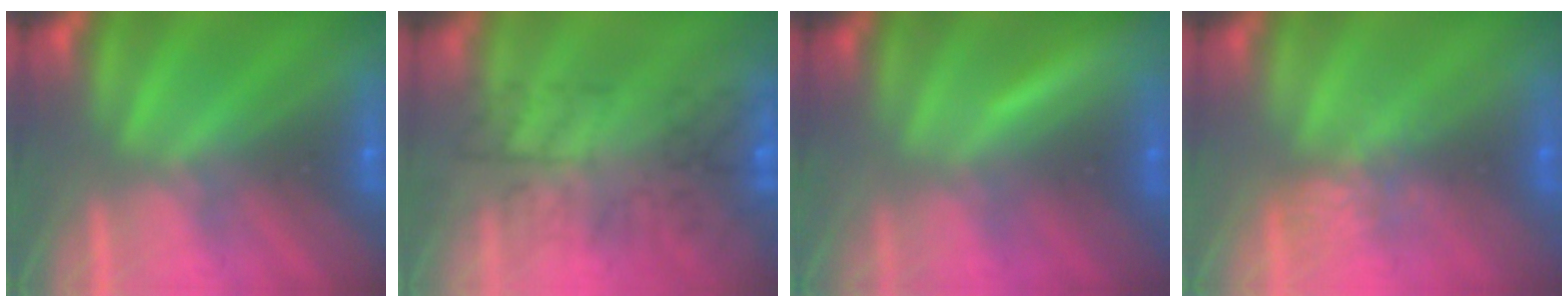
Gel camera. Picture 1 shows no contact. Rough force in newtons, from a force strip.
{"total": 10.4}
{"total": 1.7}
{"total": 4.4}